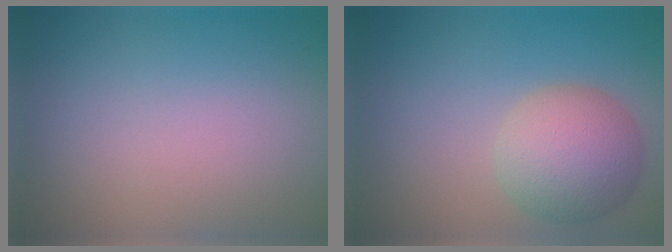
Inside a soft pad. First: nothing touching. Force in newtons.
{"total": 5.1, "press": 5.1, "slide": 0.4}